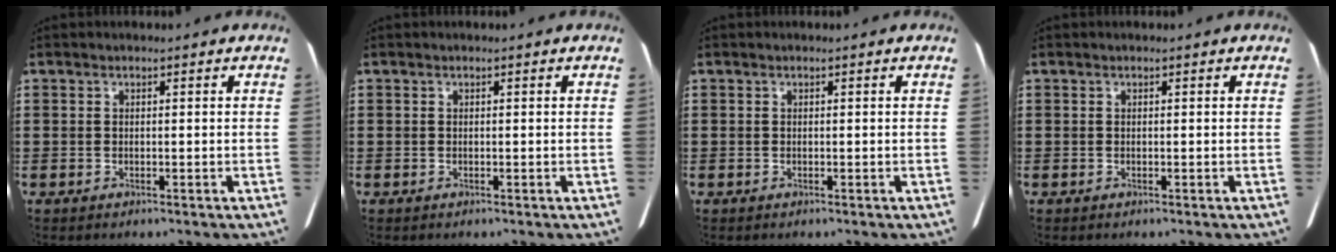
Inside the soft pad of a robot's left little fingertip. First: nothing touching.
{"total": 0.0}
{"total": 0.0}
{"total": 0.0}